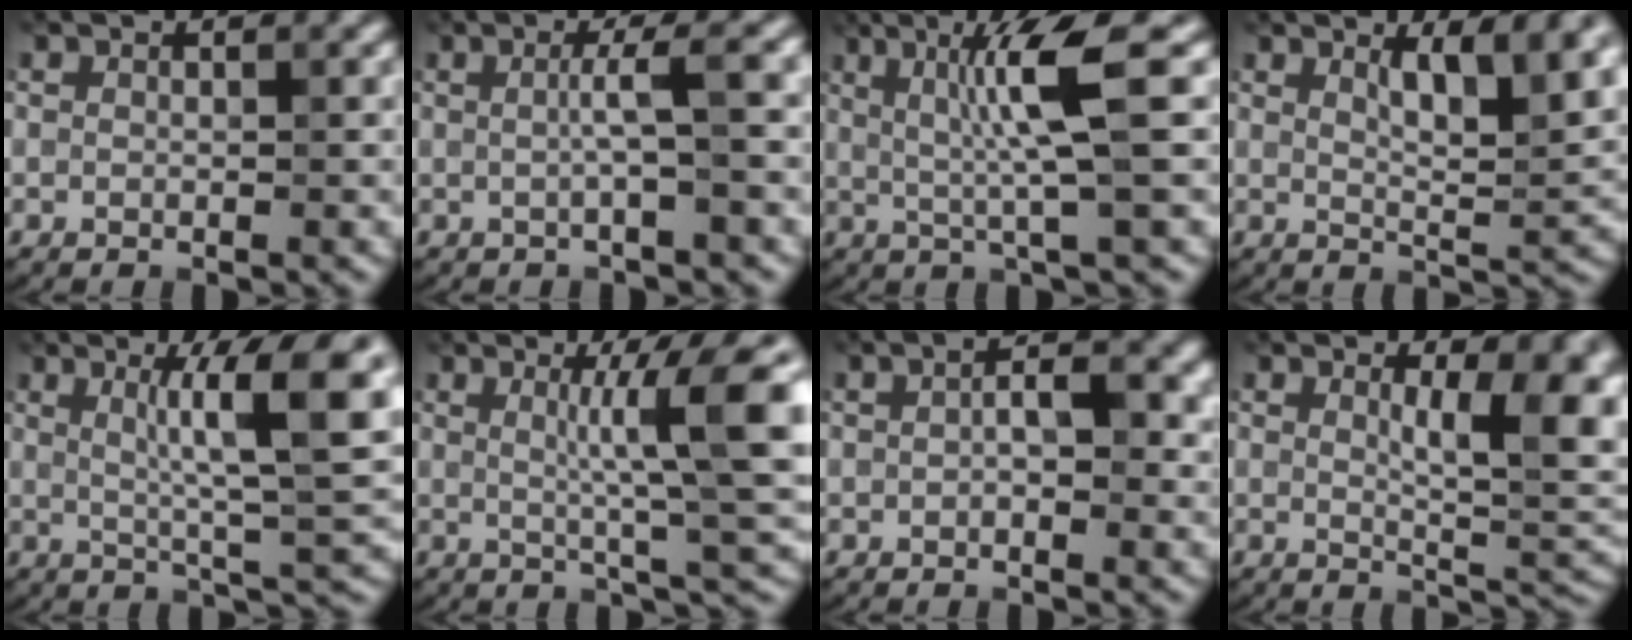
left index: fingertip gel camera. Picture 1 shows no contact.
{"total": 2.5, "force": [0.0, -0.1, 2.5], "torque": [-0.050, 0.011, -0.002]}
{"total": 5.6, "force": [1.1, 0.0, 5.5], "torque": [-0.108, 0.008, 0.025]}
{"total": 5.2, "force": [2.5, 1.1, 4.3], "torque": [-0.073, -0.003, 0.044]}
{"total": 8.4, "force": [2.1, 0.9, 8.1], "torque": [-0.122, 0.003, 0.037]}
{"total": 7.1, "force": [1.3, 0.7, 7.0], "torque": [-0.102, 0.007, 0.024]}
{"total": 3.4, "force": [0.2, 1.5, 3.0], "torque": [-0.050, 0.006, 0.001]}
{"total": 7.1, "force": [1.6, 1.9, 6.7], "torque": [-0.096, -0.003, 0.033]}